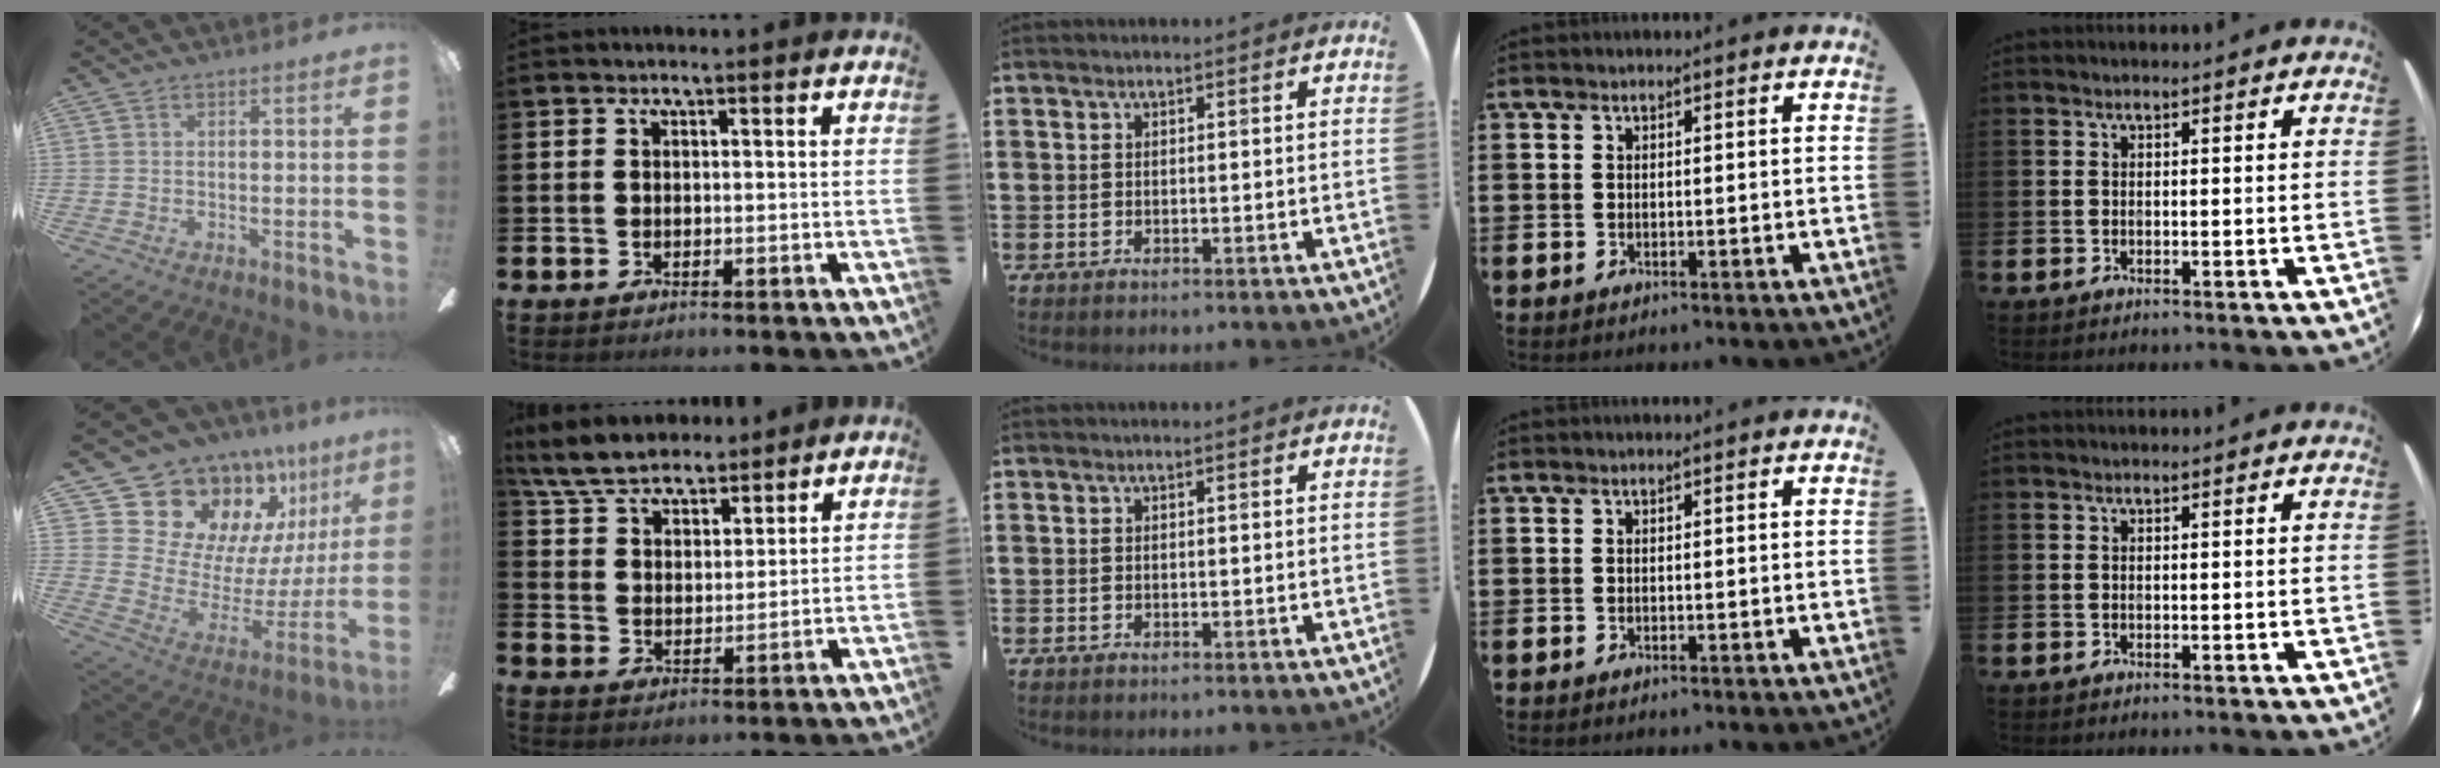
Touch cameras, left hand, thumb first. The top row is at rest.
{"thumb": {"total": 18.8, "force": [15.4, 9.7, 4.8], "torque": [-0.084, -0.138, 0.303]}, "index": {"total": 7.3, "force": [6.8, 2.2, 1.4], "torque": [-0.059, -0.026, 0.127]}}